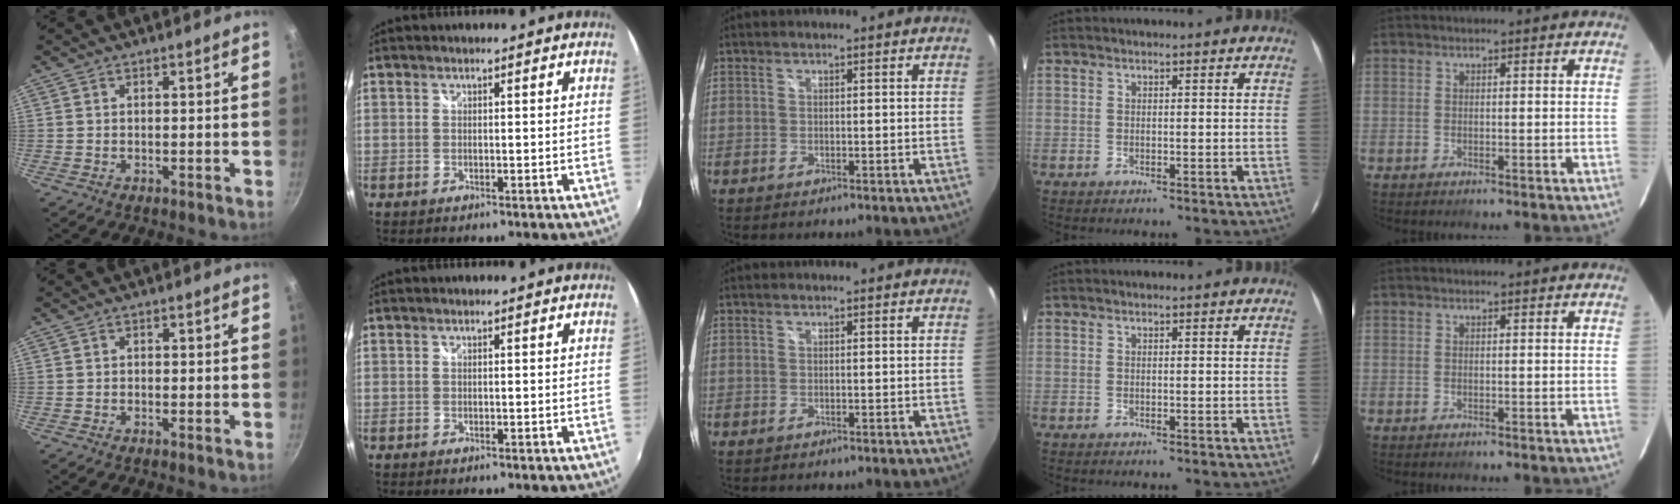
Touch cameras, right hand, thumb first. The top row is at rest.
{"thumb": {"total": 0.5, "force": [-0.2, 0.4, 0.3], "torque": [-0.004, 0.002, -0.004]}}